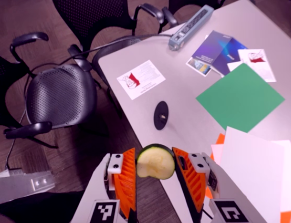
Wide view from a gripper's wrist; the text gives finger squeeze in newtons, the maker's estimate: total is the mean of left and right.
{"total": 5.3, "left": 5.0, "right": 5.6}